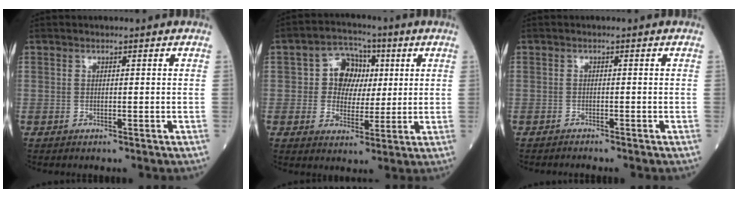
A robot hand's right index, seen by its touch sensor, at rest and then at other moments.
{"total": 7.1, "force": [1.3, 5.9, 3.7], "torque": [-0.063, 0.023, 0.024]}
{"total": 1.0, "force": [-0.9, -0.4, 0.2], "torque": [-0.003, 0.001, -0.012]}